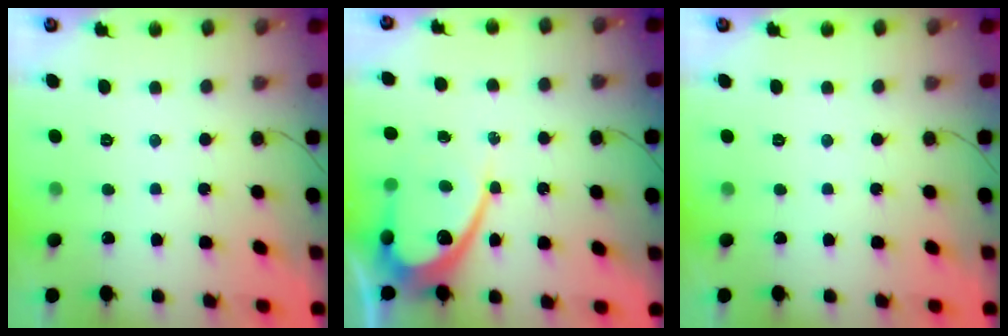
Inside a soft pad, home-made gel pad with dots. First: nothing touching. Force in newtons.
{"total": 12.6, "press": 12.6, "slide": 0.9}
{"total": 0.0}